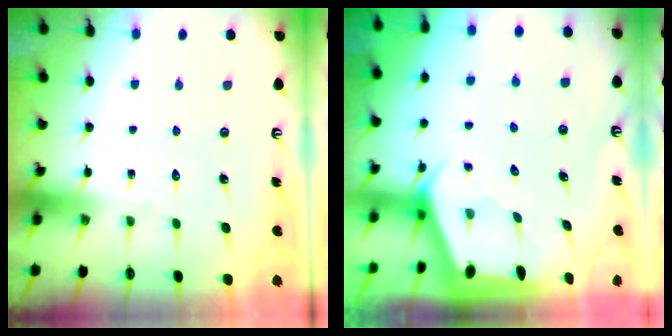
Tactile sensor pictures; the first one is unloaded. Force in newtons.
{"total": 1.9, "press": 1.9, "slide": 0.3}